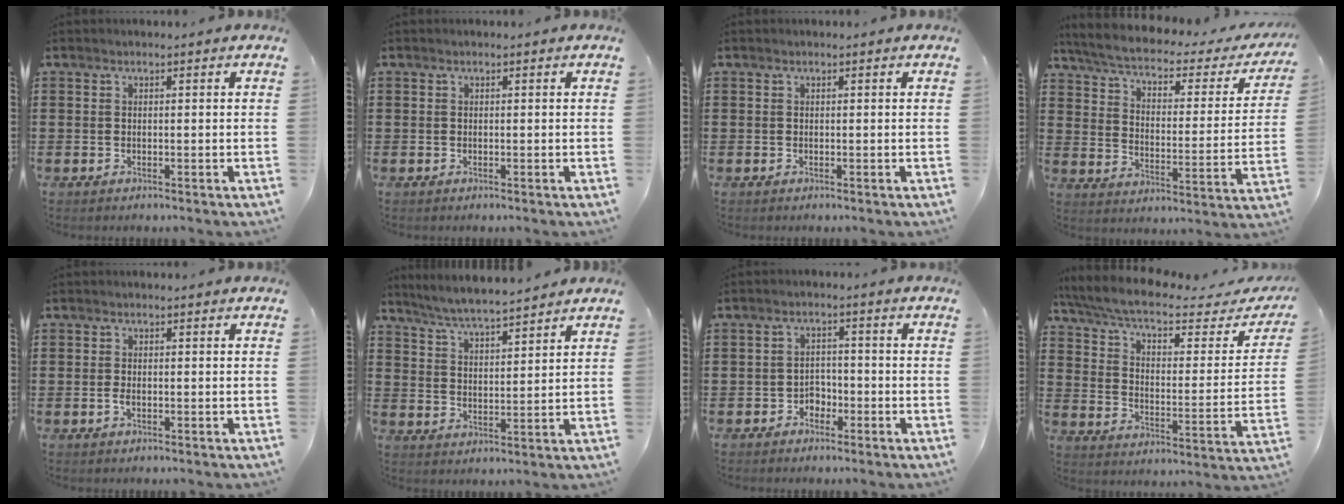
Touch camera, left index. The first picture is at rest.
{"total": 0.0}
{"total": 0.0}
{"total": 3.8, "force": [2.7, 0.9, 2.5], "torque": [-0.064, -0.024, 0.039]}
{"total": 1.1, "force": [-0.4, 0.5, 0.9], "torque": [-0.033, -0.009, -0.012]}
{"total": 5.3, "force": [5.1, -0.2, 1.3], "torque": [-0.044, -0.022, 0.089]}
{"total": 2.5, "force": [-1.8, 1.6, 0.6], "torque": [-0.018, 0.004, -0.041]}
{"total": 7.7, "force": [6.2, 1.1, 4.5], "torque": [-0.112, -0.037, 0.104]}